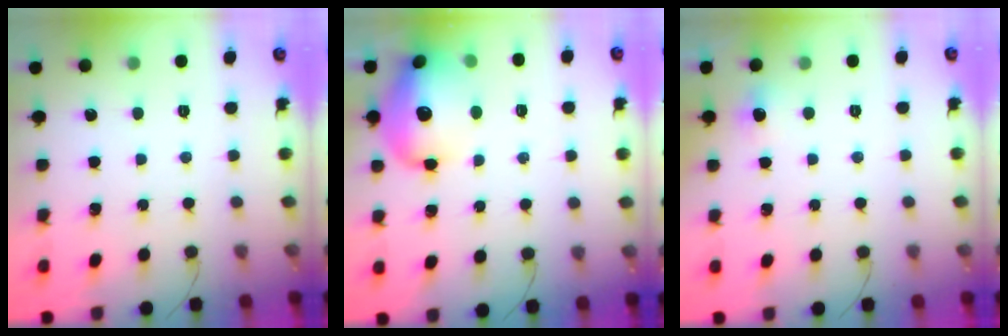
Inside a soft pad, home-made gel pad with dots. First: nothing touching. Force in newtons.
{"total": 17.4, "press": 15.7, "slide": 7.3}
{"total": 8.0, "press": 4.2, "slide": 6.7}